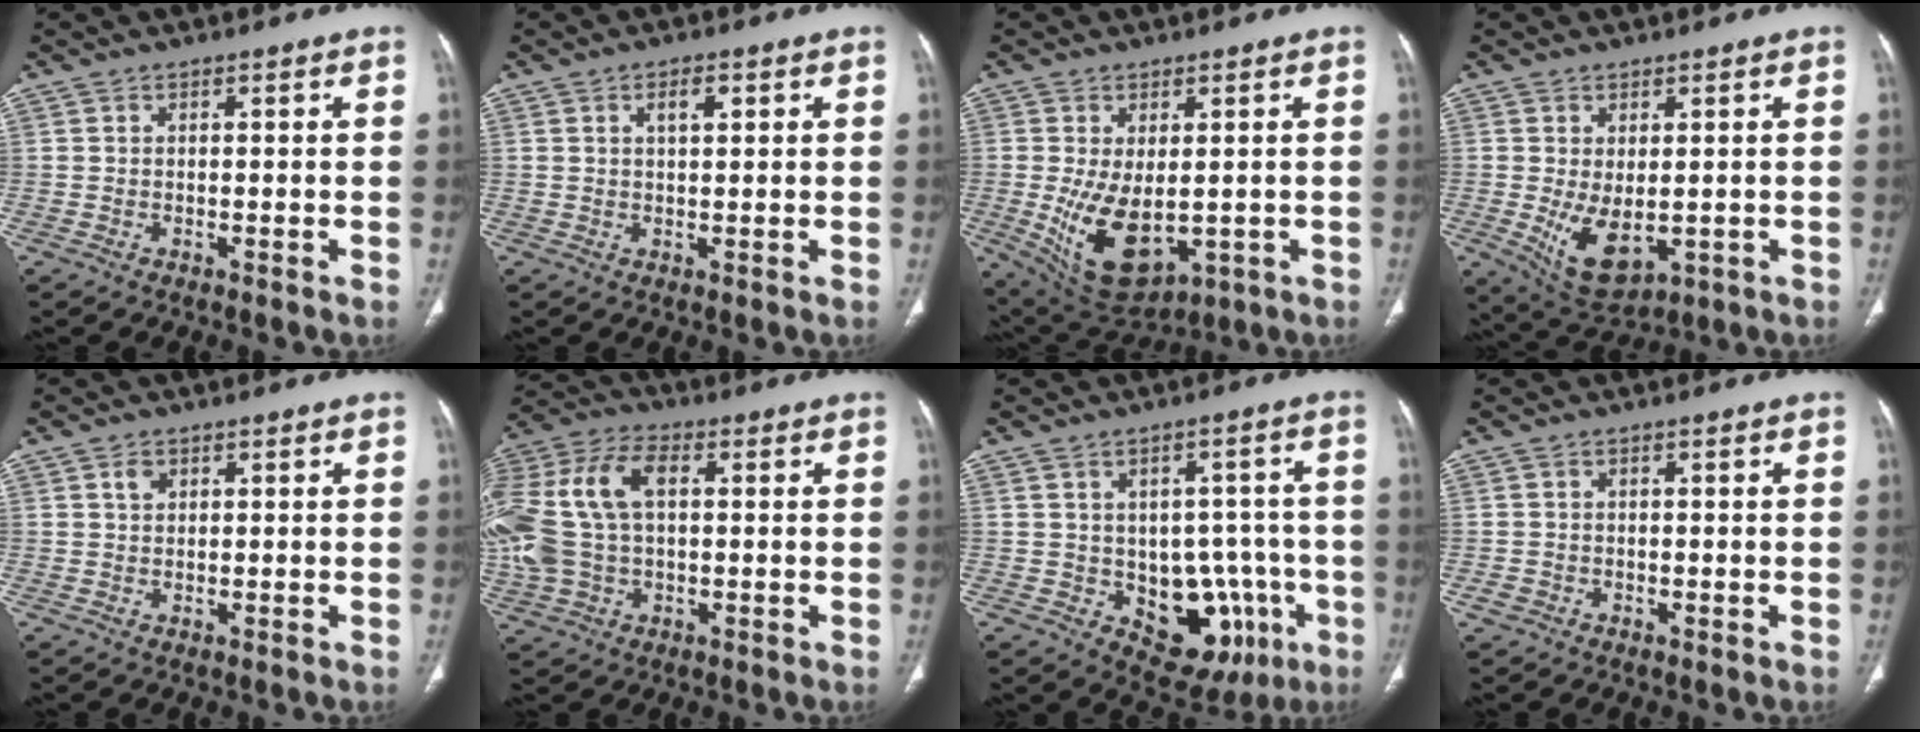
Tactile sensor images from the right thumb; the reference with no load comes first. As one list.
[{"total": 2.6, "force": [1.0, 1.1, 2.1], "torque": [-0.033, -0.002, 0.018]}, {"total": 12.2, "force": [-1.7, 6.8, 10.0], "torque": [-0.167, -0.017, 0.000]}, {"total": 8.5, "force": [-1.2, 4.7, 6.9], "torque": [-0.111, -0.015, 0.003]}, {"total": 1.7, "force": [0.7, 1.3, 0.9], "torque": [-0.013, 0.000, 0.013]}, {"total": 20.3, "force": [2.5, 12.7, 15.6], "torque": [-0.377, 0.025, 0.048]}, {"total": 14.0, "force": [-4.0, 9.4, 9.6], "torque": [-0.072, 0.021, -0.036]}, {"total": 1.4, "force": [-0.6, 1.2, 0.4], "torque": [-0.006, 0.005, -0.011]}]